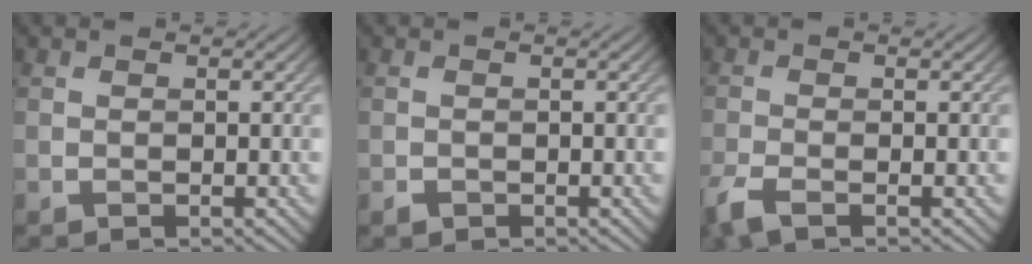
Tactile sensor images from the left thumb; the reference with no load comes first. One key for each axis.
{"total": 0.5, "fx": -0.3, "fy": 0.4, "fz": 0.2, "tx": -0.002, "ty": -0.001, "tz": -0.008}
{"total": 2.9, "fx": -1.9, "fy": 0.5, "fz": 2.1, "tx": -0.050, "ty": -0.003, "tz": -0.050}